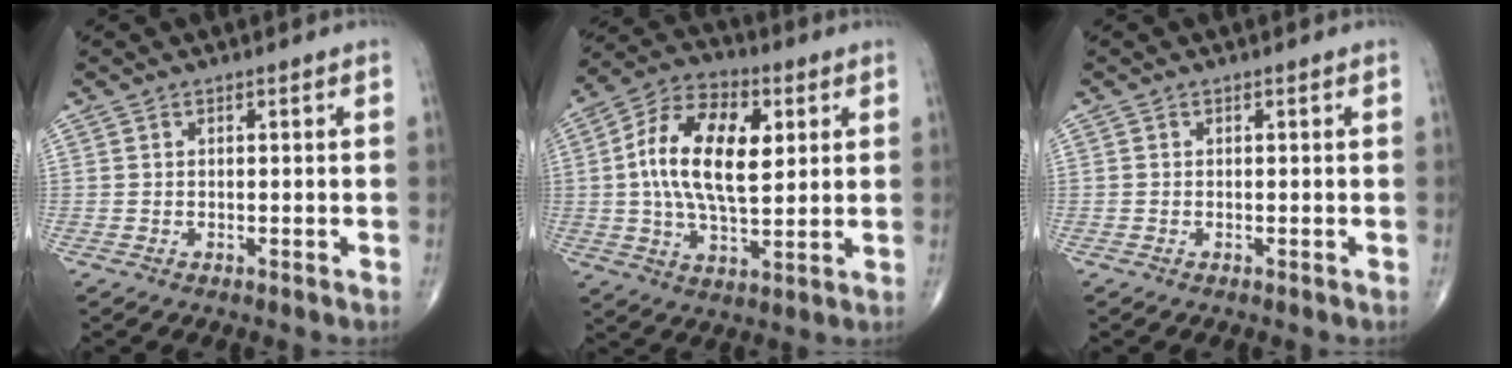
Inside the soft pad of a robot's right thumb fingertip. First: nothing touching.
{"total": 16.9, "force": [3.0, 8.8, 14.1], "torque": [-0.246, 0.007, 0.048]}
{"total": 0.0}